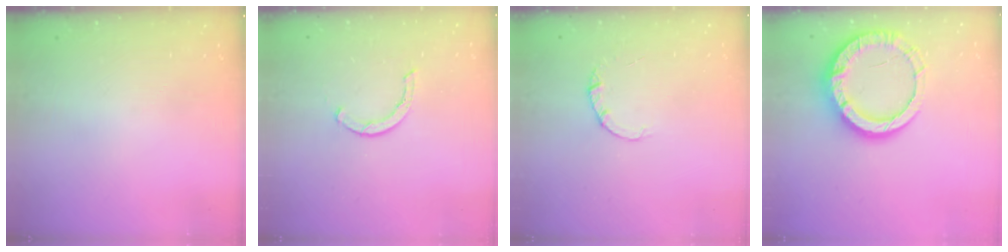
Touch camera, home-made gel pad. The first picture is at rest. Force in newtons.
{"total": 1.7, "press": 1.6, "slide": 0.3}
{"total": 1.4, "press": 1.4, "slide": 0.2}
{"total": 15.6, "press": 15.5, "slide": 1.4}